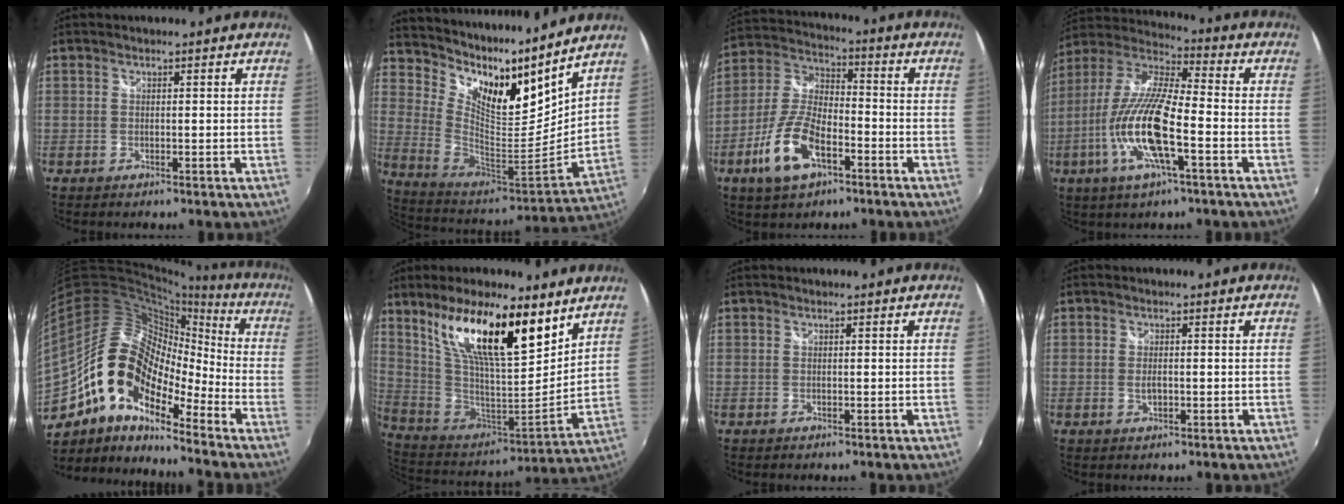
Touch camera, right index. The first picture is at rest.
{"total": 16.3, "force": [13.9, 3.9, 7.8], "torque": [-0.145, -0.053, 0.248]}
{"total": 13.3, "force": [-6.3, 6.0, 10.1], "torque": [-0.219, 0.001, -0.117]}
{"total": 17.0, "force": [-5.7, 3.7, 15.6], "torque": [-0.318, -0.014, -0.117]}
{"total": 18.6, "force": [-10.0, 9.8, 12.2], "torque": [-0.225, -0.004, -0.200]}
{"total": 22.5, "force": [12.1, 6.8, 17.7], "torque": [-0.318, 0.019, 0.223]}
{"total": 0.0}
{"total": 1.6, "force": [-0.3, 0.8, 1.3], "torque": [-0.025, -0.001, -0.006]}